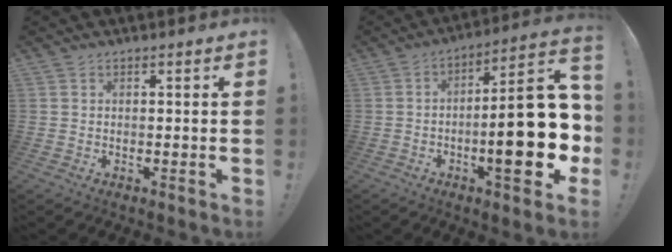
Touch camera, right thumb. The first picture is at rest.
{"total": 23.4, "force": [-3.6, 6.9, 22.0], "torque": [-0.300, 0.012, -0.050]}